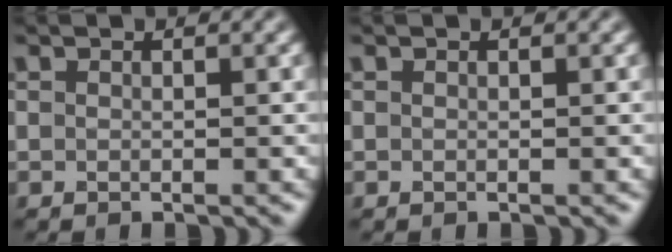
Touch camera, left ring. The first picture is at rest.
{"total": 0.0}